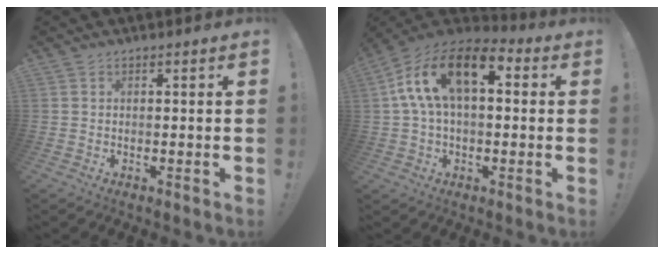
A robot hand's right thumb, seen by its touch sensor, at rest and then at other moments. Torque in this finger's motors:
{"motor_torque": [2.49, 2.52, 0.85, 0.65, 0.33]}